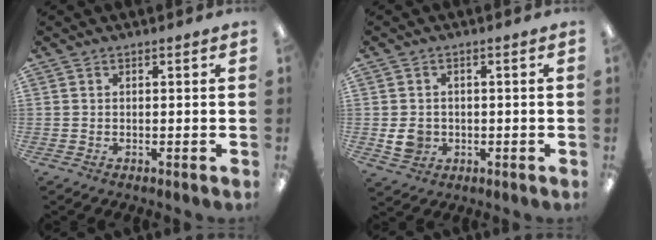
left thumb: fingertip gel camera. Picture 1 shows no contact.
{"total": 4.7, "force": [-0.6, 4.1, 2.2], "torque": [-0.031, -0.001, -0.010]}